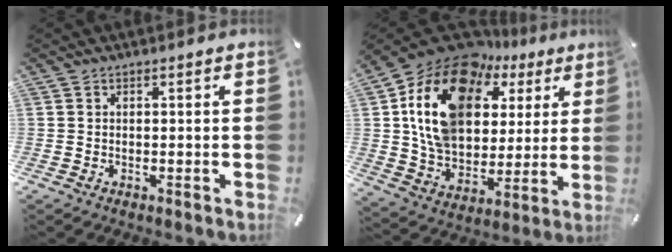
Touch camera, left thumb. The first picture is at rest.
{"total": 19.5, "force": [8.9, 13.5, 10.7], "torque": [-0.239, -0.062, 0.153]}